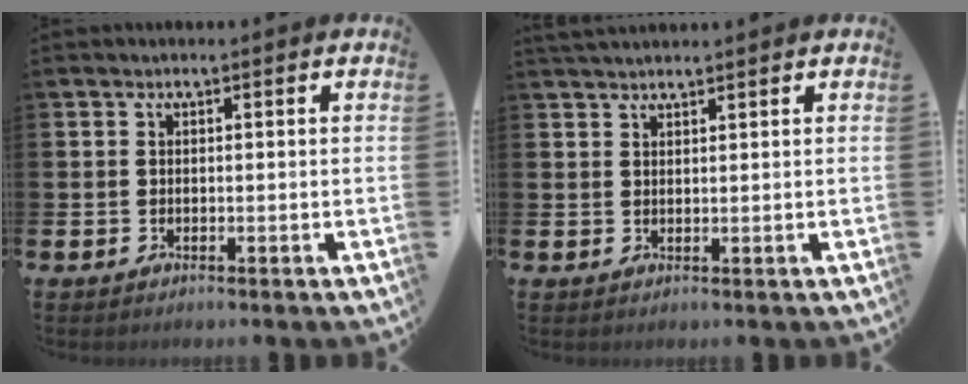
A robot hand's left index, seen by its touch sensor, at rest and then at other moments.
{"total": 1.7, "force": [1.7, 0.2, 0.3], "torque": [-0.006, -0.002, 0.030]}